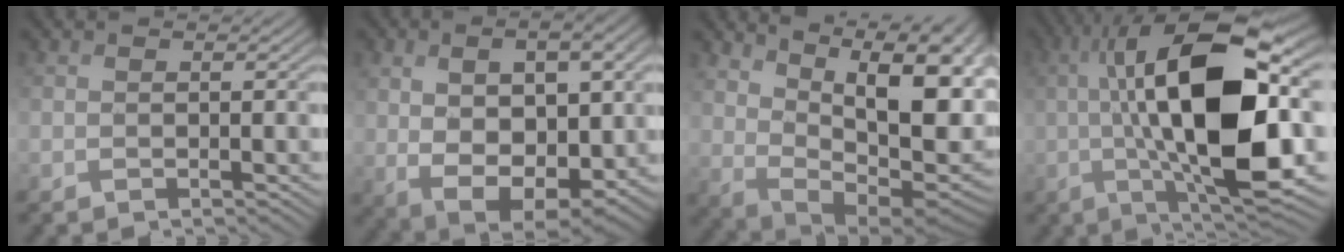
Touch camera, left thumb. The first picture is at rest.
{"total": 15.6, "force": [2.2, 9.1, 12.5], "torque": [-0.208, -0.030, 0.062]}
{"total": 15.8, "force": [5.3, 7.0, 13.2], "torque": [-0.211, 0.013, 0.095]}
{"total": 18.8, "force": [0.3, 7.1, 17.4], "torque": [-0.308, 0.010, 0.002]}